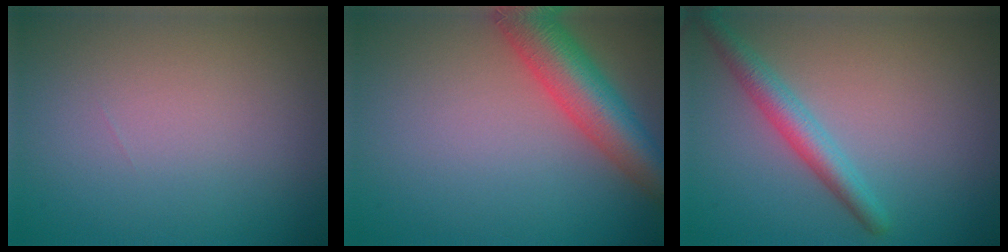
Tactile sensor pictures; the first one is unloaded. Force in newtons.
{"total": 6.8, "press": 6.8, "slide": 0.3}
{"total": 3.1, "press": 3.0, "slide": 0.1}